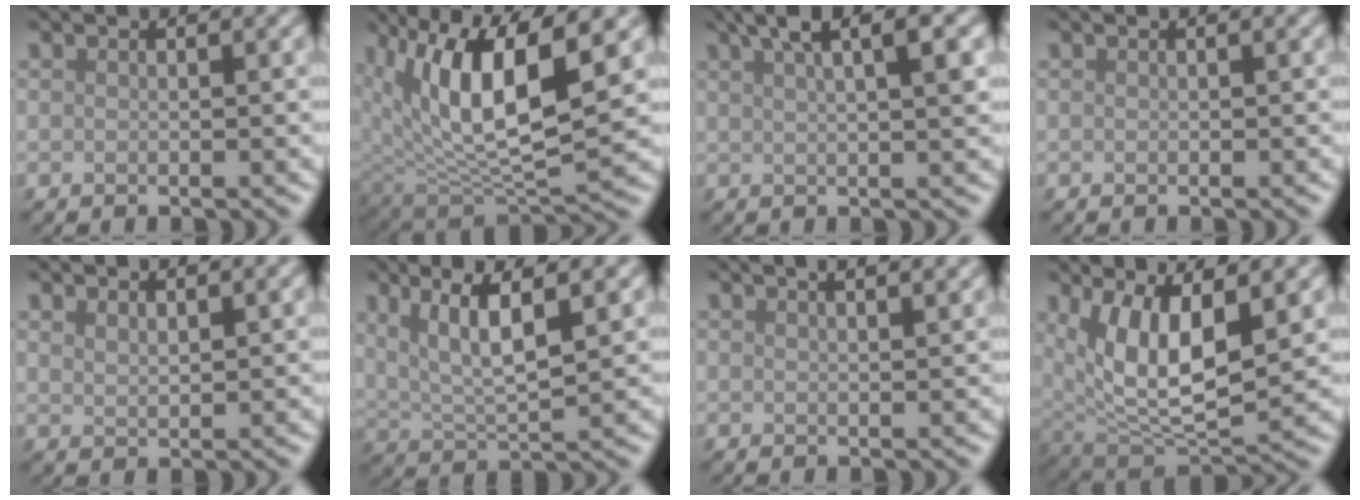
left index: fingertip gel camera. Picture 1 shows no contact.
{"total": 10.3, "force": [3.4, 4.2, 8.8], "torque": [-0.166, -0.011, 0.061]}
{"total": 5.9, "force": [2.9, 1.7, 4.8], "torque": [-0.054, 0.020, 0.035]}
{"total": 0.0}
{"total": 1.3, "force": [1.2, 0.2, 0.5], "torque": [-0.009, -0.001, 0.022]}
{"total": 5.6, "force": [2.5, 1.4, 4.8], "torque": [-0.094, -0.004, 0.050]}
{"total": 5.1, "force": [3.3, 2.3, 3.2], "torque": [-0.011, 0.039, 0.014]}
{"total": 7.7, "force": [2.4, 3.0, 6.7], "torque": [-0.138, -0.017, 0.049]}